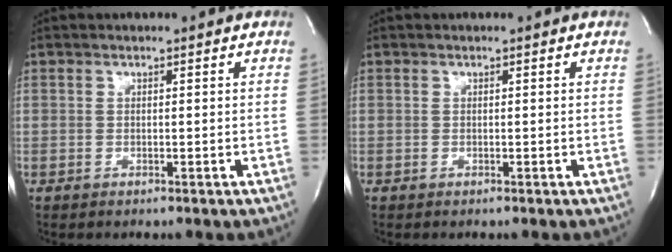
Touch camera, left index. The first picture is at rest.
{"total": 0.0}